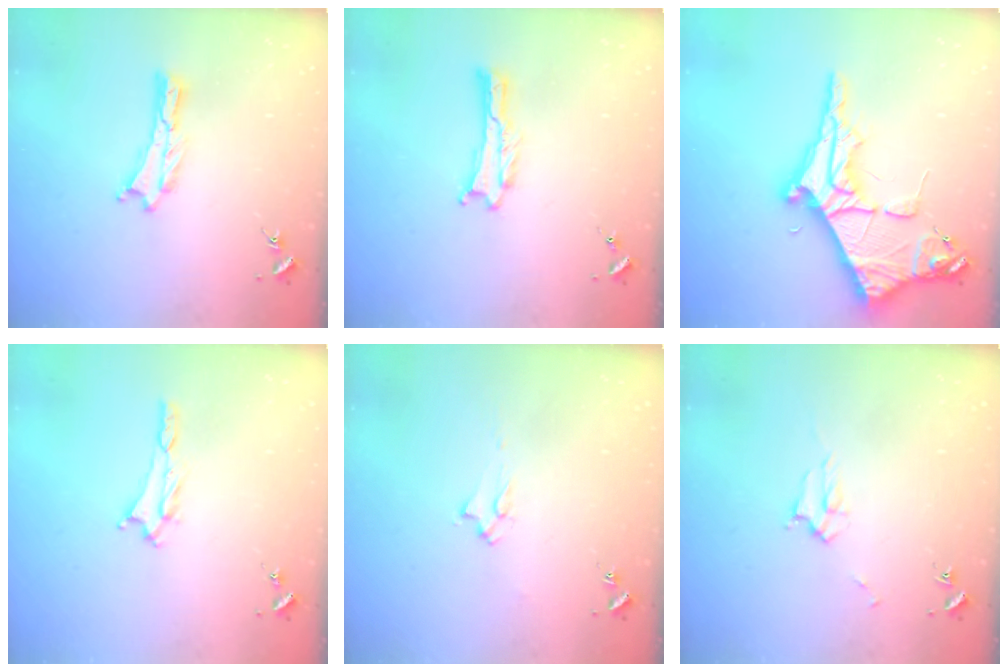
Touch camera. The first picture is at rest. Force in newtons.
{"total": 0.0}
{"total": 8.9, "press": 8.8, "slide": 1.0}
{"total": 1.3, "press": 1.3, "slide": 0.2}
{"total": 2.0, "press": 2.0, "slide": 0.3}
{"total": 2.3, "press": 2.3, "slide": 0.3}